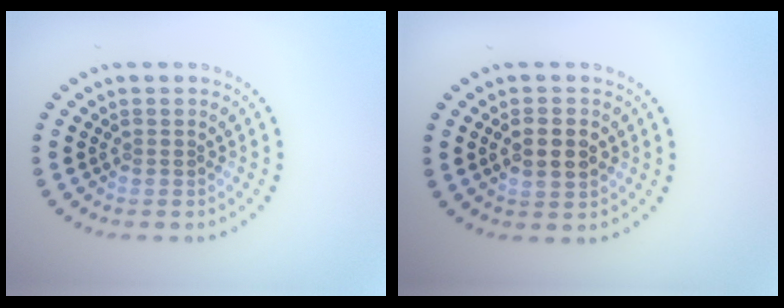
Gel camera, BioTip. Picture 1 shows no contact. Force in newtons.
{"total": 2.8, "press": 2.8, "slide": 0.2}